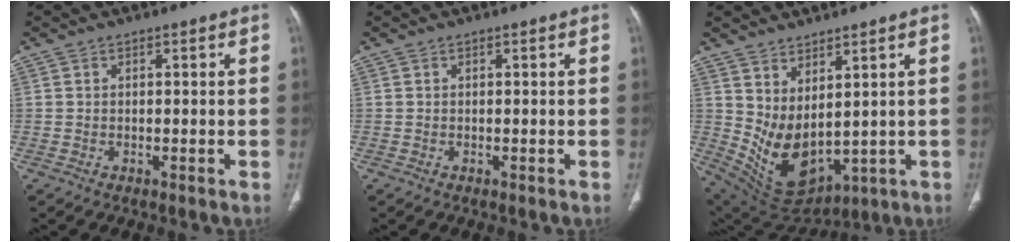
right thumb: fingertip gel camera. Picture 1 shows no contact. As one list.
[{"total": 0.0}, {"total": 11.6, "force": [3.2, 6.1, 9.3], "torque": [-0.158, -0.036, 0.095]}]